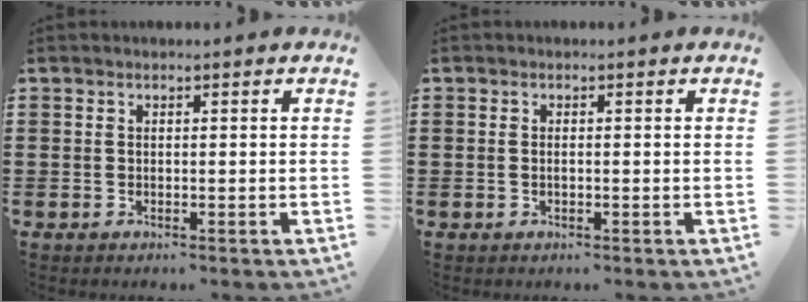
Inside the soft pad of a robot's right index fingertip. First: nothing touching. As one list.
[{"total": 0.6, "force": [-0.1, 0.2, 0.6], "torque": [-0.013, -0.002, -0.002]}]